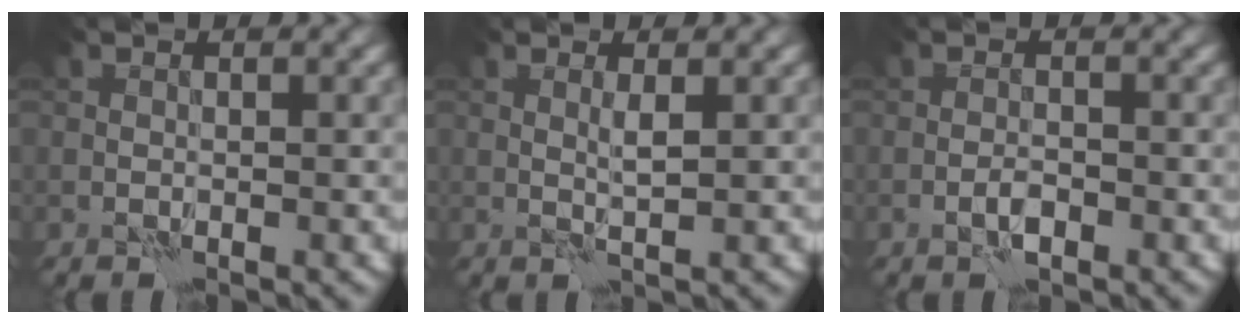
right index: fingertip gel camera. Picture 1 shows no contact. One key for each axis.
{"total": 1.1, "fx": 0.6, "fy": -0.2, "fz": 0.9, "tx": -0.023, "ty": -0.001, "tz": 0.007}
{"total": 1.4, "fx": -0.8, "fy": 0.4, "fz": 1.1, "tx": -0.023, "ty": 0.002, "tz": -0.018}